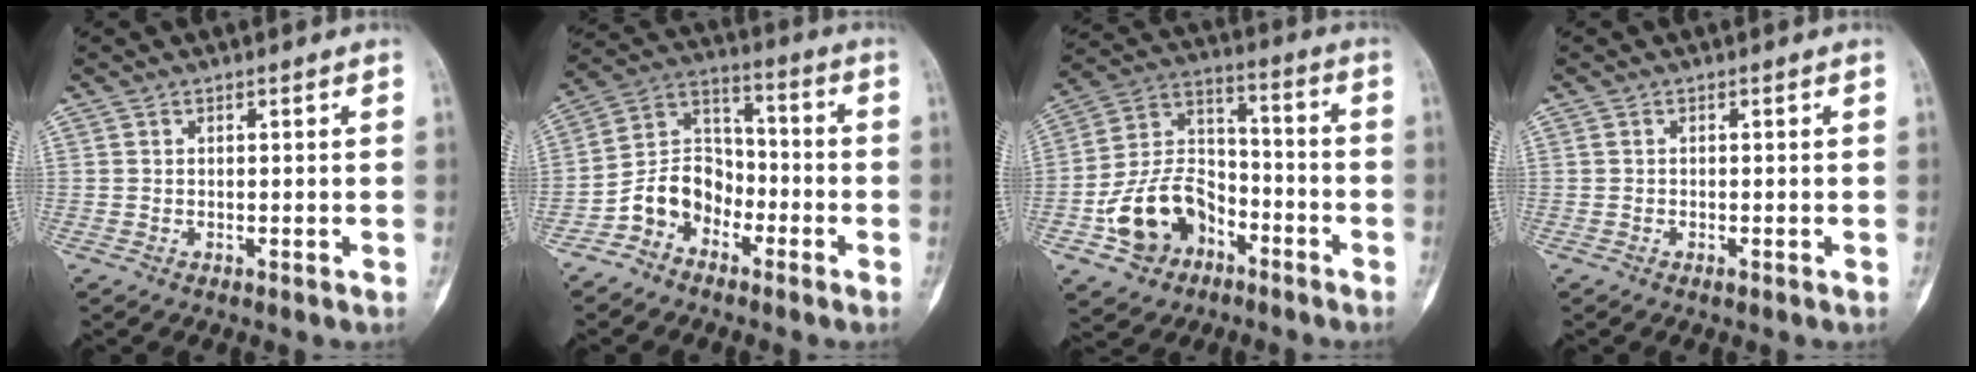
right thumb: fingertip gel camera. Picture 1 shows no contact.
{"total": 10.3, "force": [-5.2, 7.7, 4.3], "torque": [-0.057, 0.067, -0.109]}
{"total": 15.6, "force": [-6.7, 11.2, 8.5], "torque": [-0.122, 0.067, -0.119]}
{"total": 0.6, "force": [-0.4, 0.2, 0.4], "torque": [-0.009, 0.001, -0.007]}